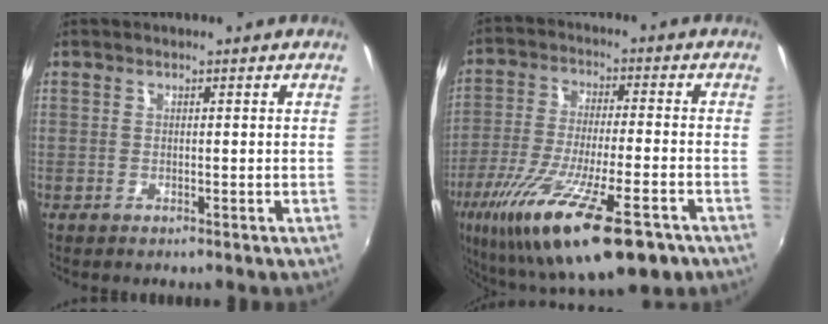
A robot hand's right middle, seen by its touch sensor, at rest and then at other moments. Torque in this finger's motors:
{"motor_torque": [1.61, -0.53, 0.50, 0.21]}